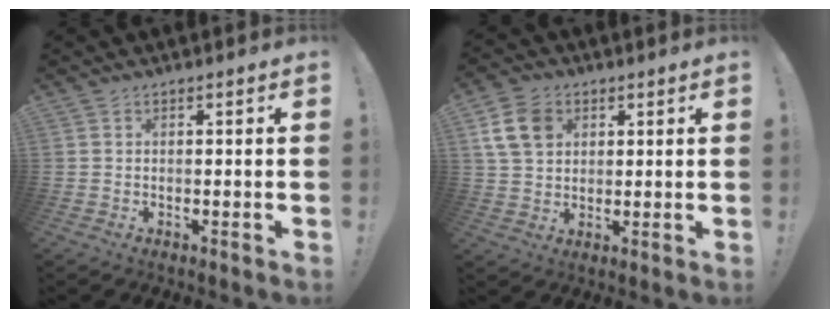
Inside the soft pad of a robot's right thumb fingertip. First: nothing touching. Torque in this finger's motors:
{"motor_torque": [-0.01, 0.04, 0.51, 0.33, 0.00]}